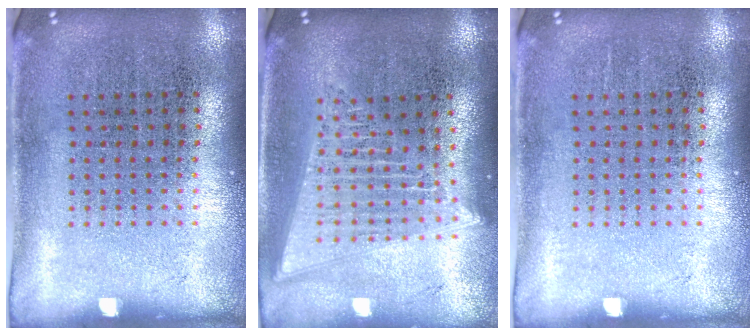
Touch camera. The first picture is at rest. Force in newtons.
{"total": 2.0, "press": 1.7, "slide": 1.0}
{"total": 0.0}